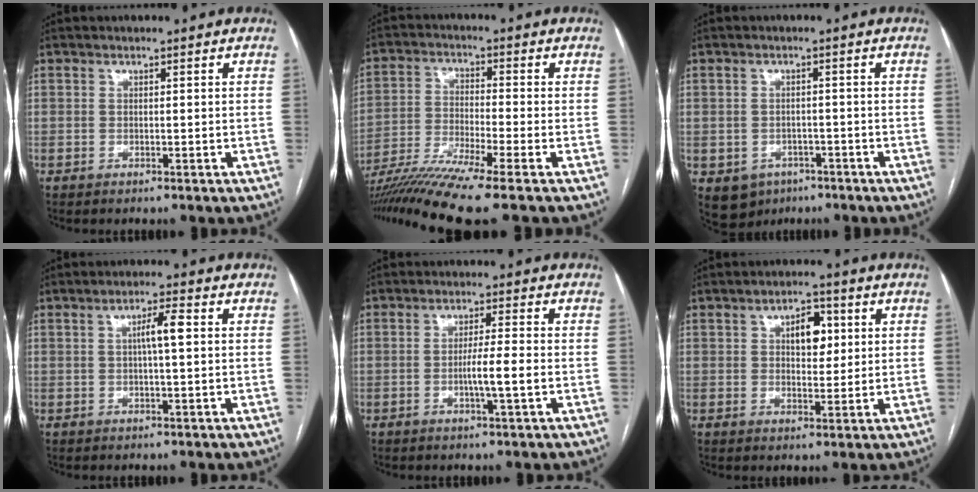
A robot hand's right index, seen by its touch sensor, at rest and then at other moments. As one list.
[{"total": 12.5, "force": [-9.7, -1.9, 7.7], "torque": [-0.132, -0.033, -0.167]}, {"total": 5.8, "force": [-3.0, 4.8, 1.3], "torque": [-0.022, 0.006, -0.035]}, {"total": 3.7, "force": [0.5, 0.1, 3.7], "torque": [-0.064, 0.006, 0.008]}, {"total": 4.6, "force": [-1.1, -0.4, 4.4], "torque": [-0.076, -0.005, -0.020]}, {"total": 5.5, "force": [1.7, 2.8, 4.4], "torque": [-0.068, 0.011, 0.029]}]